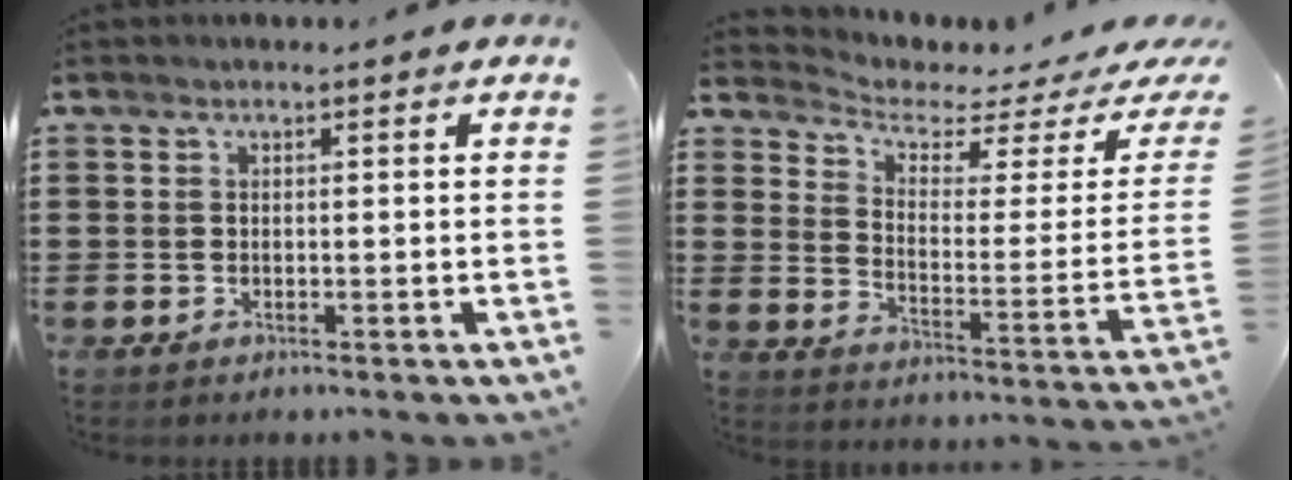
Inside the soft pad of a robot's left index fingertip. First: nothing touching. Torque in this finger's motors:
{"motor_torque": [-0.84, -1.30, 0.07, -0.01]}